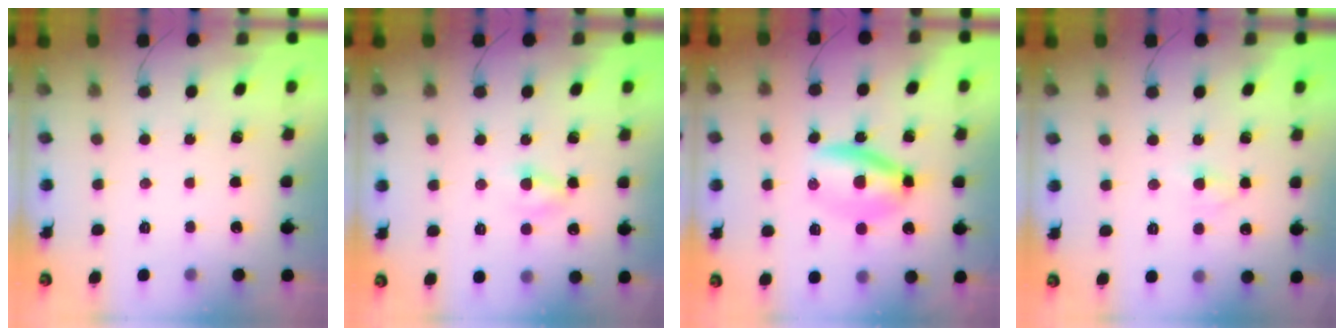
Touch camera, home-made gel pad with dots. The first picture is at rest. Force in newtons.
{"total": 2.9, "press": 2.6, "slide": 1.2}
{"total": 6.5, "press": 6.4, "slide": 1.2}
{"total": 3.0, "press": 2.8, "slide": 1.0}